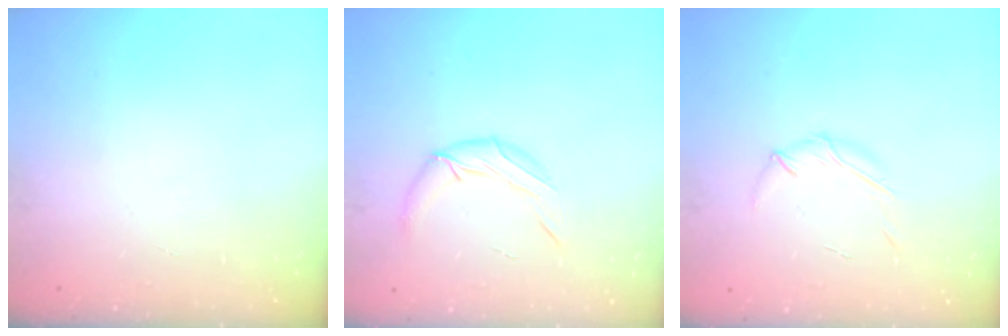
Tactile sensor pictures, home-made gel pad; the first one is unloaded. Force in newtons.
{"total": 10.6, "press": 10.5, "slide": 1.3}
{"total": 5.5, "press": 5.3, "slide": 1.4}